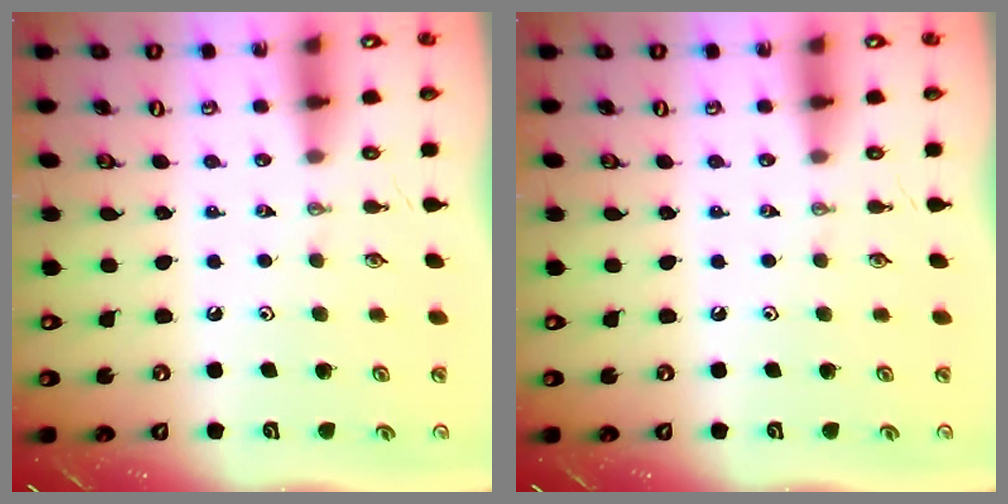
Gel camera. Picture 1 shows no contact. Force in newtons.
{"total": 0.0}